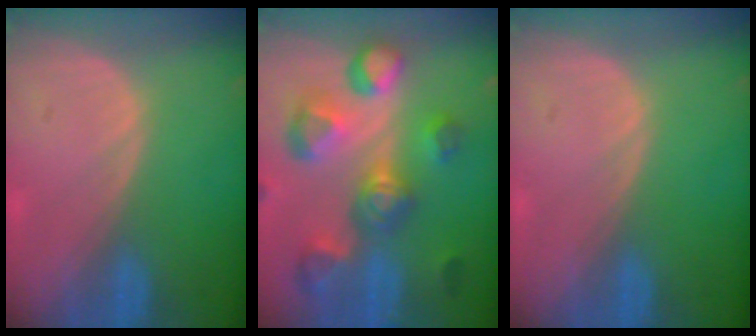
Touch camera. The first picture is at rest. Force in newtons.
{"total": 11.3, "press": 10.1, "slide": 5.1}
{"total": 0.0}